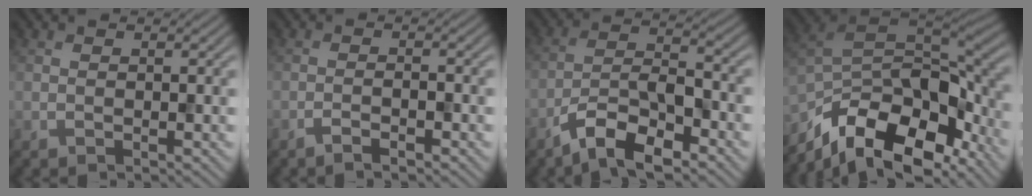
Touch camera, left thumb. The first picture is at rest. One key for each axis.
{"total": 1.7, "fx": -1.3, "fy": 0.1, "fz": 1.2, "tx": -0.022, "ty": 0.007, "tz": -0.026}
{"total": 8.4, "fx": -5.6, "fy": 2.6, "fz": 5.7, "tx": -0.100, "ty": 0.004, "tz": -0.115}
{"total": 15.2, "fx": -9.2, "fy": 7.1, "fz": 9.8, "tx": -0.209, "ty": -0.013, "tz": -0.161}